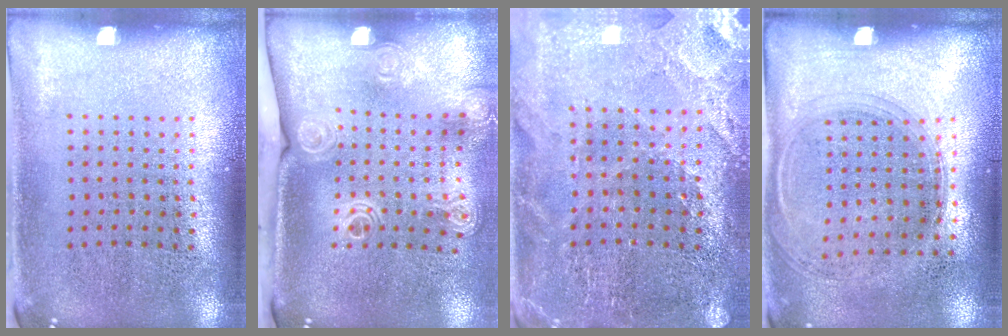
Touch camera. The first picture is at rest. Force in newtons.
{"total": 2.1, "press": 1.6, "slide": 1.3}
{"total": 1.5, "press": 1.4, "slide": 0.3}
{"total": 1.4, "press": 1.2, "slide": 0.6}